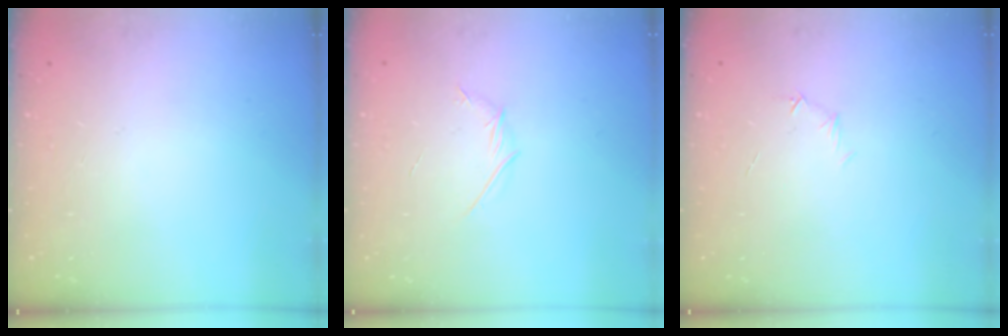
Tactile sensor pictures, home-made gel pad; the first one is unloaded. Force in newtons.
{"total": 3.2, "press": 3.1, "slide": 0.9}
{"total": 4.1, "press": 3.9, "slide": 1.3}